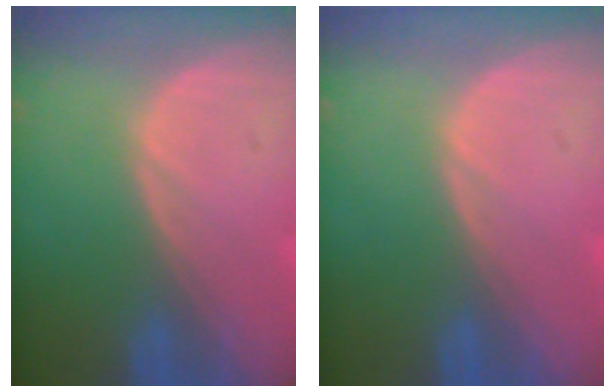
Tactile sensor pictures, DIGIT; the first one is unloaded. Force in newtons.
{"total": 0.0}